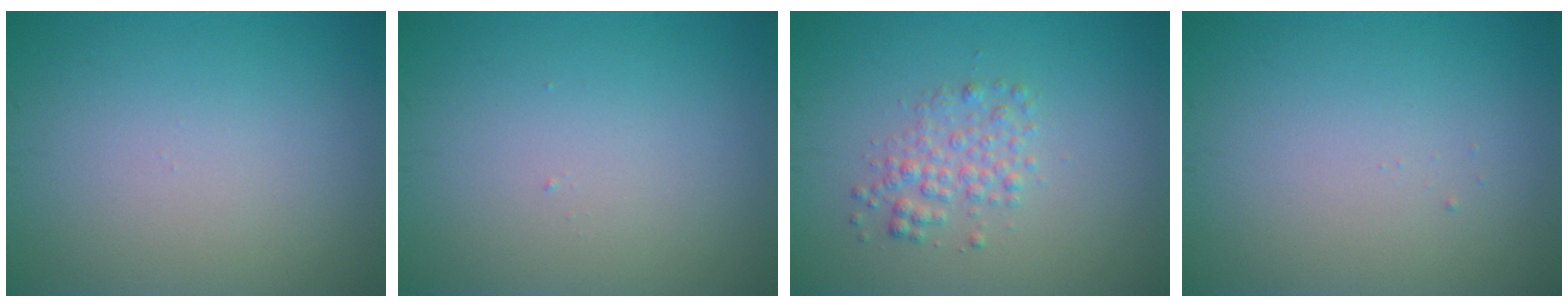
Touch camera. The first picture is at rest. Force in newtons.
{"total": 0.0}
{"total": 2.2, "press": 2.2, "slide": 0.0}
{"total": 0.0}